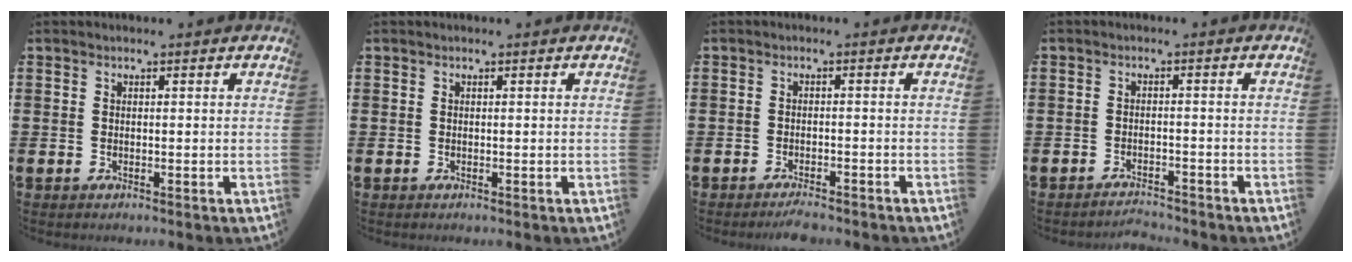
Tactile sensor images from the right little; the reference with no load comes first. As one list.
[{"total": 0.0}, {"total": 1.7, "force": [-1.6, 0.1, 0.5], "torque": [-0.011, 0.002, -0.032]}, {"total": 2.0, "force": [-2.0, 0.0, -0.1], "torque": [-0.005, 0.003, -0.042]}]